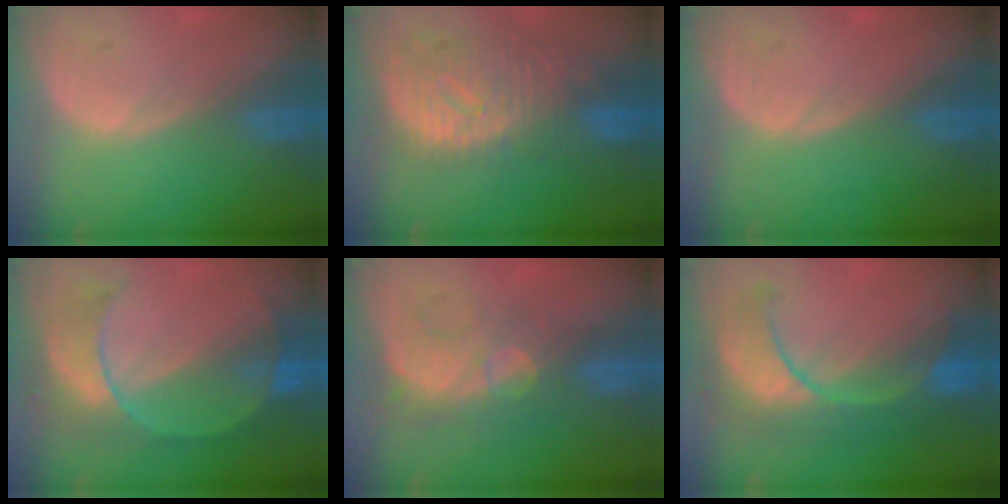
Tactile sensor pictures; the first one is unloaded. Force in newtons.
{"total": 10.8, "press": 9.7, "slide": 4.8}
{"total": 0.0}
{"total": 7.7, "press": 7.7, "slide": 0.7}
{"total": 8.8, "press": 7.6, "slide": 4.5}
{"total": 9.1, "press": 9.1, "slide": 0.6}